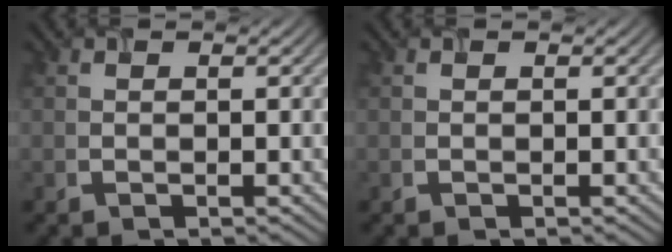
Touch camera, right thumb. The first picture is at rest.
{"total": 0.0}